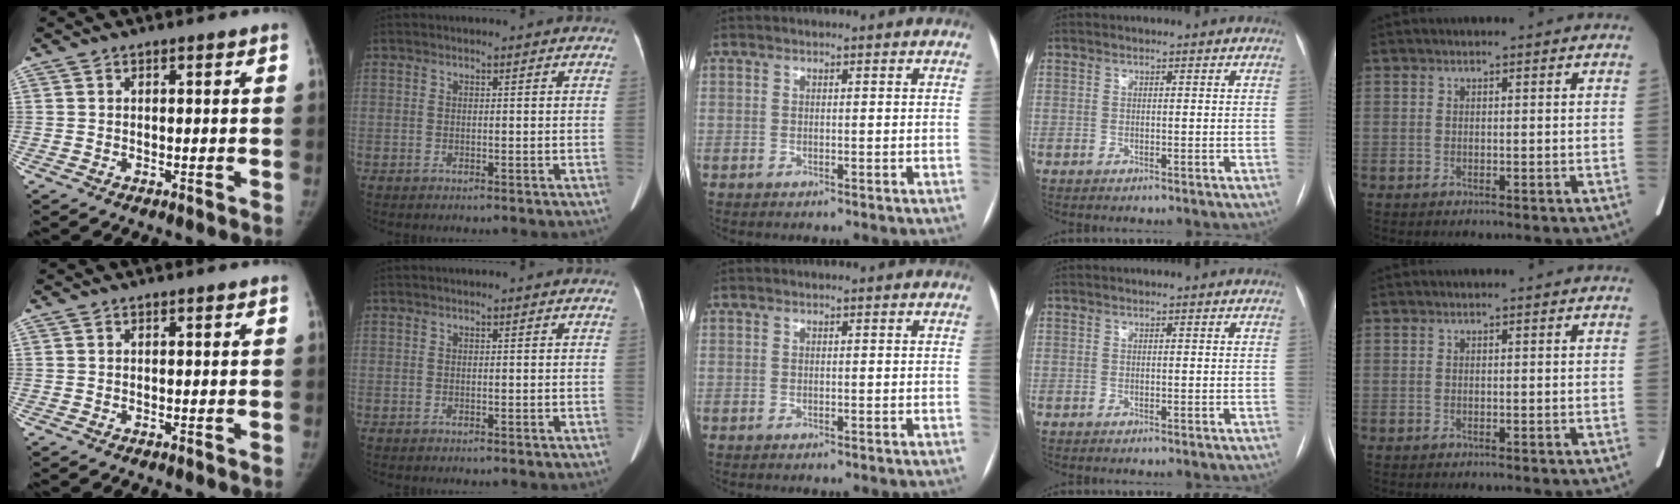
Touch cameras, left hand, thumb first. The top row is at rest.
{}